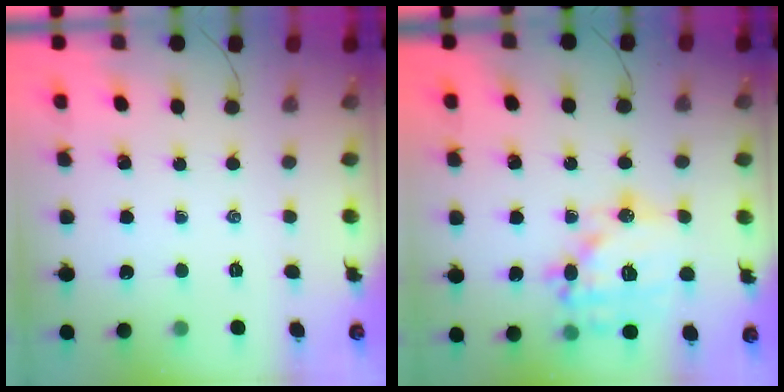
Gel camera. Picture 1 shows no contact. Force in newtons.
{"total": 18.1, "press": 17.9, "slide": 2.3}